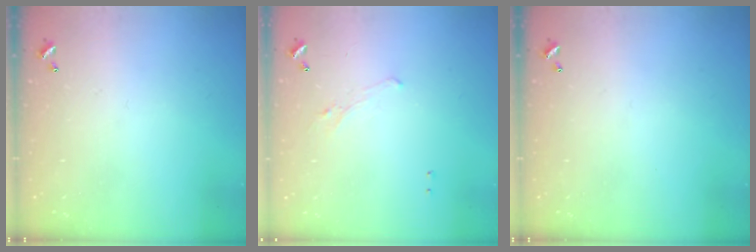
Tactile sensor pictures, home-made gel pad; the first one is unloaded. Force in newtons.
{"total": 1.2, "press": 0.9, "slide": 0.8}
{"total": 0.0}